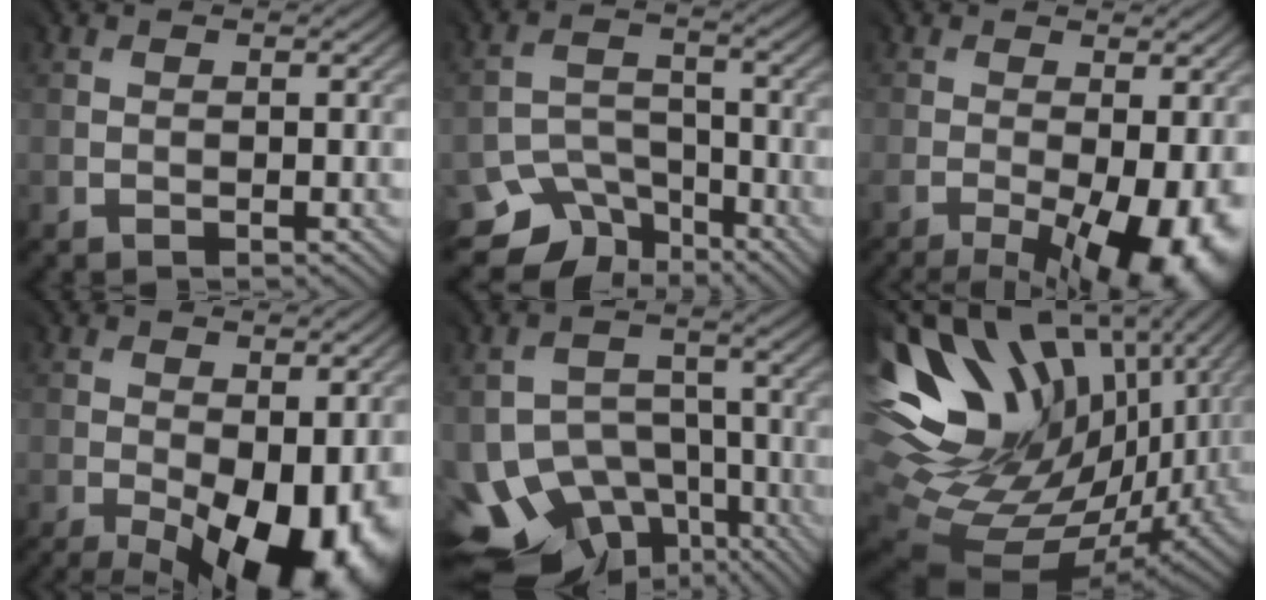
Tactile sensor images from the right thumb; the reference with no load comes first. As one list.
[{"total": 7.3, "force": [-5.8, 4.1, 1.6], "torque": [-0.023, -0.020, -0.107]}, {"total": 13.8, "force": [-5.1, 5.6, 11.5], "torque": [-0.177, -0.031, -0.056]}, {"total": 15.9, "force": [-5.5, 8.1, 12.5], "torque": [-0.183, -0.039, -0.051]}, {"total": 13.7, "force": [-8.7, 8.9, 5.7], "torque": [-0.129, -0.044, -0.111]}, {"total": 18.6, "force": [4.4, 12.6, 12.9], "torque": [-0.258, -0.011, 0.117]}]